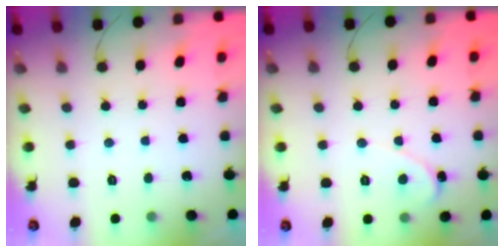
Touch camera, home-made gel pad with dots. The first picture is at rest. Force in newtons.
{"total": 0.6, "press": 0.6, "slide": 0.1}